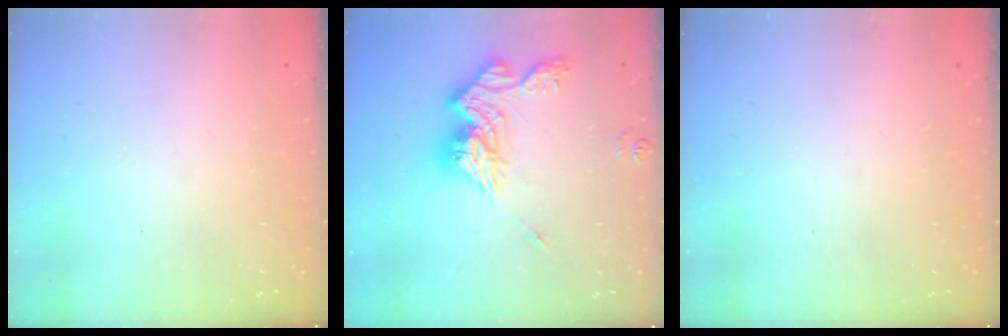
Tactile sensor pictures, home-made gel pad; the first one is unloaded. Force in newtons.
{"total": 15.1, "press": 15.1, "slide": 0.3}
{"total": 0.0}